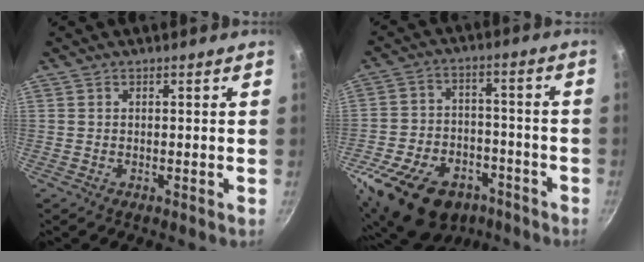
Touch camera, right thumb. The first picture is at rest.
{"total": 22.5, "force": [-12.9, 14.2, 11.8], "torque": [-0.197, 0.057, -0.204]}